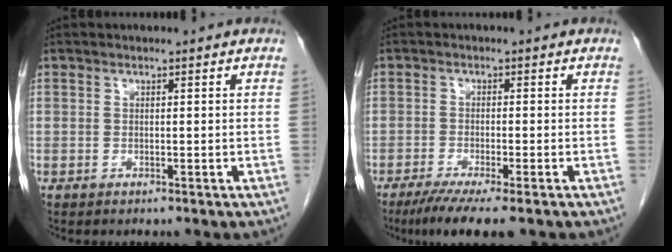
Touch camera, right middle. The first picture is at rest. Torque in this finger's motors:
{"motor_torque": [1.08, -0.76, 0.20, 0.04]}